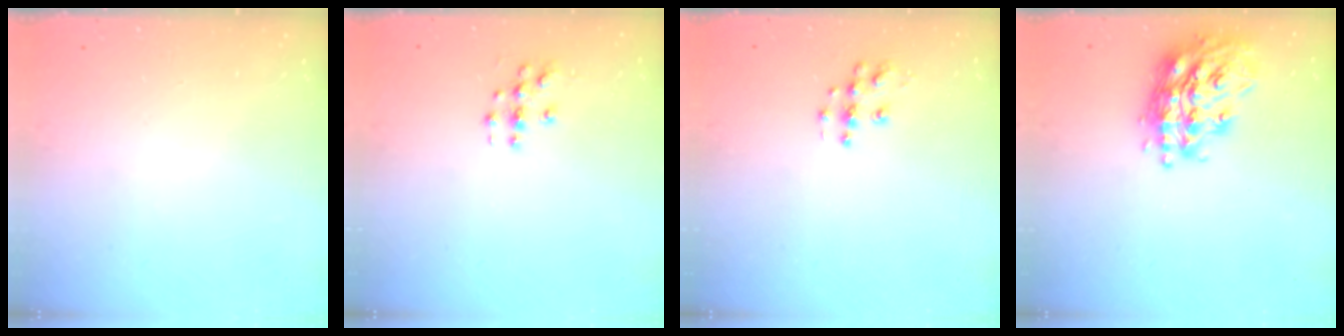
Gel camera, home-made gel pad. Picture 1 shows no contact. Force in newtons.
{"total": 3.5, "press": 3.4, "slide": 0.2}
{"total": 7.9, "press": 7.9, "slide": 0.4}
{"total": 19.6, "press": 19.5, "slide": 1.5}